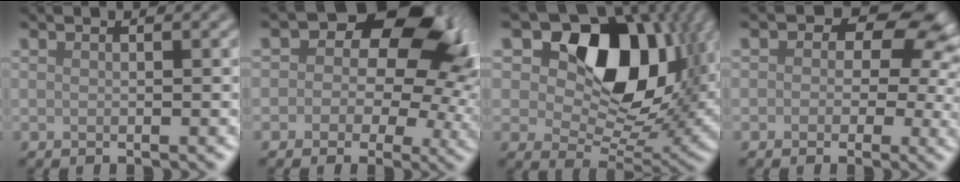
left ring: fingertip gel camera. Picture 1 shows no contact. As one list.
[{"total": 11.7, "force": [3.4, 7.8, 8.1], "torque": [-0.086, 0.015, 0.042]}, {"total": 14.4, "force": [5.6, 9.1, 9.7], "torque": [-0.143, 0.007, 0.091]}, {"total": 8.7, "force": [2.4, 6.3, 5.5], "torque": [-0.029, 0.022, 0.007]}]